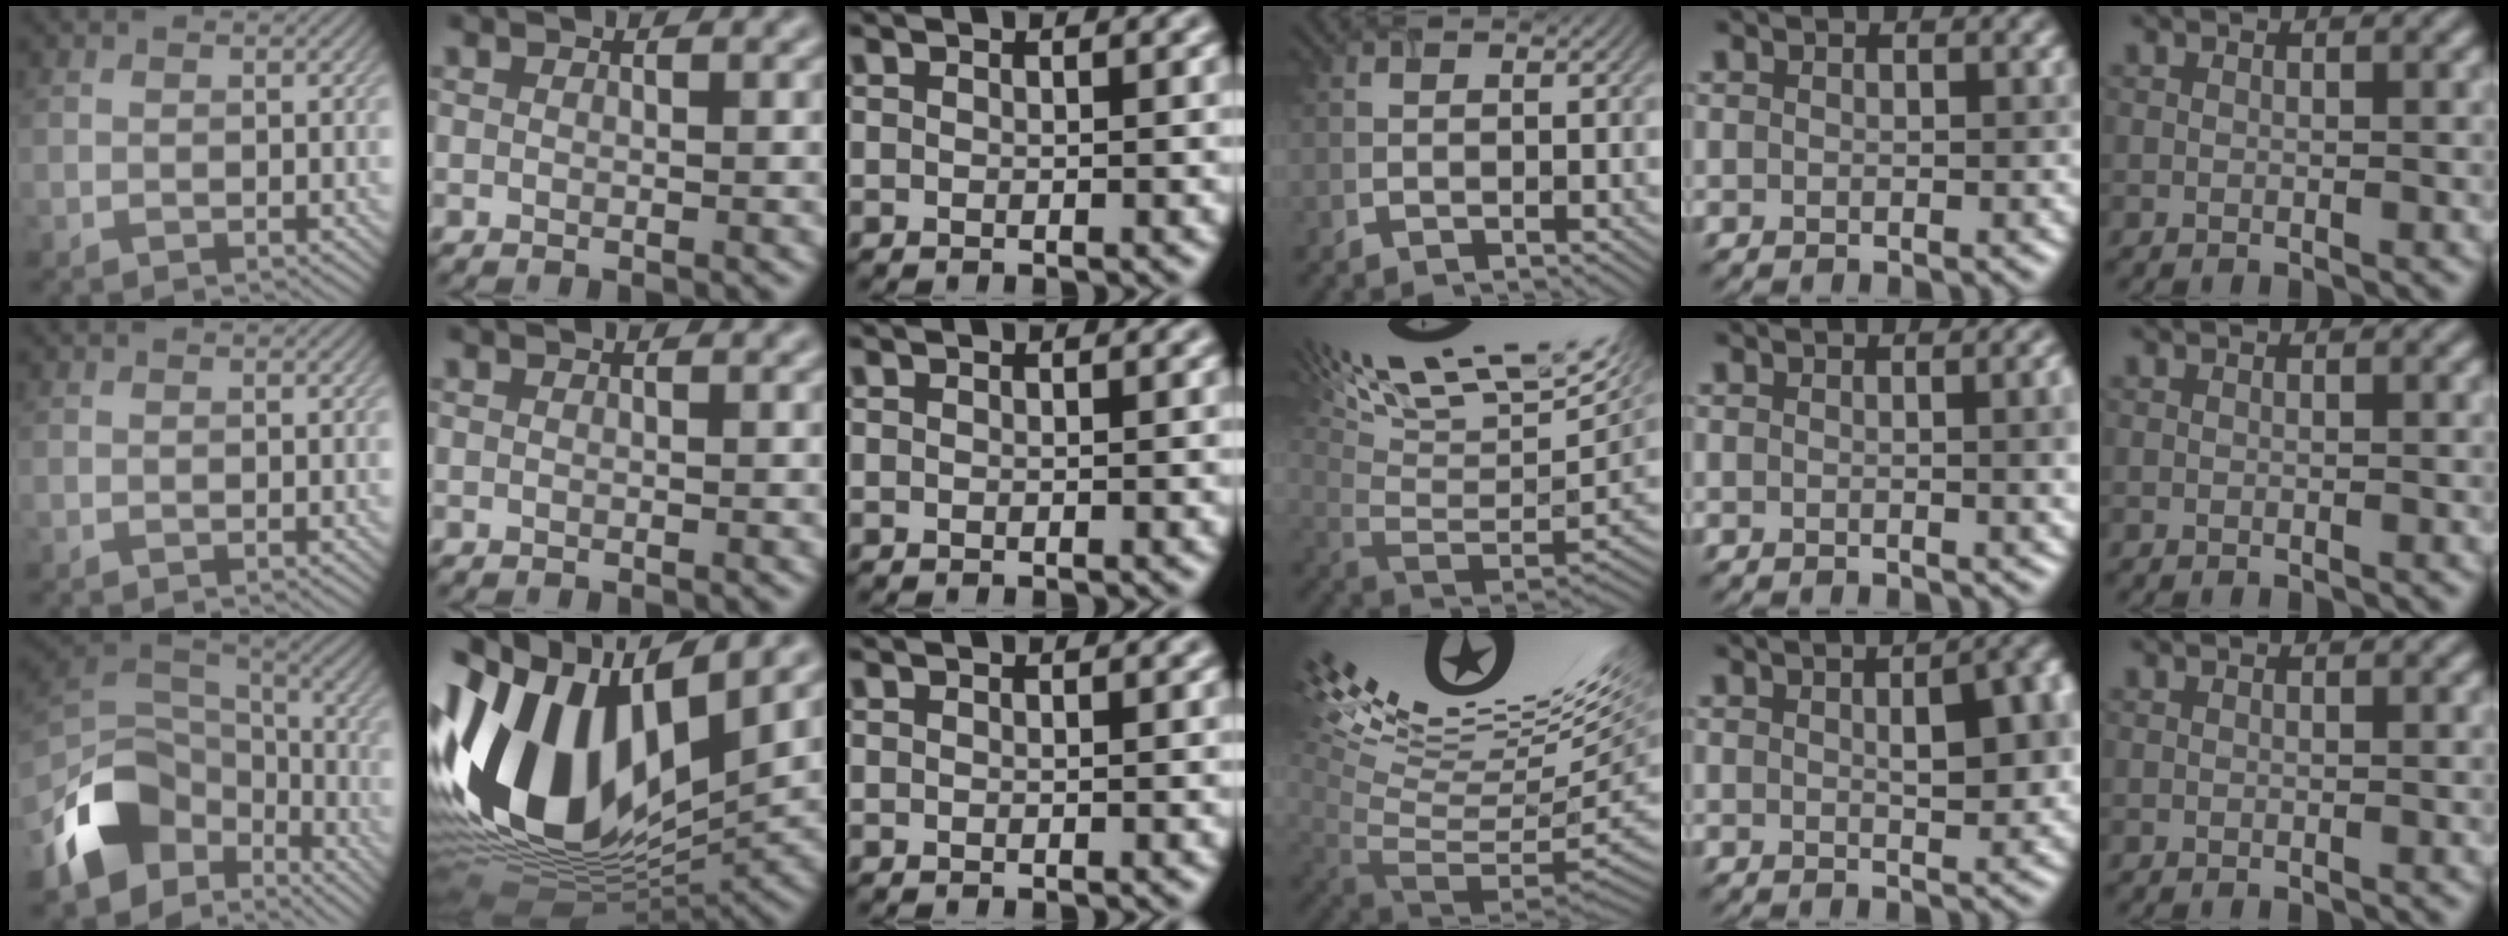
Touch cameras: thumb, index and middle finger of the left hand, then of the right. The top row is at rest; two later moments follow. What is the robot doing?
{"motion": "screw", "object": "timer"}